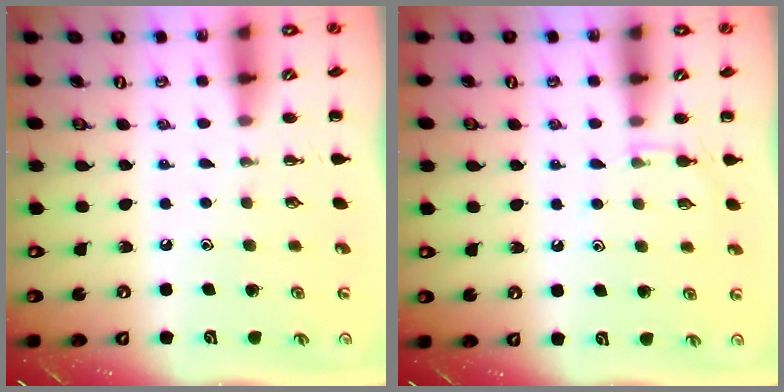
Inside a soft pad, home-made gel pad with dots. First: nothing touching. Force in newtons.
{"total": 3.8, "press": 3.6, "slide": 1.3}